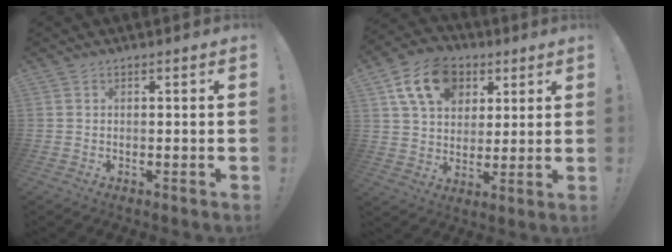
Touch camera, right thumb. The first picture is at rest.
{"total": 16.1, "force": [7.2, 11.5, 8.6], "torque": [-0.138, -0.022, 0.138]}